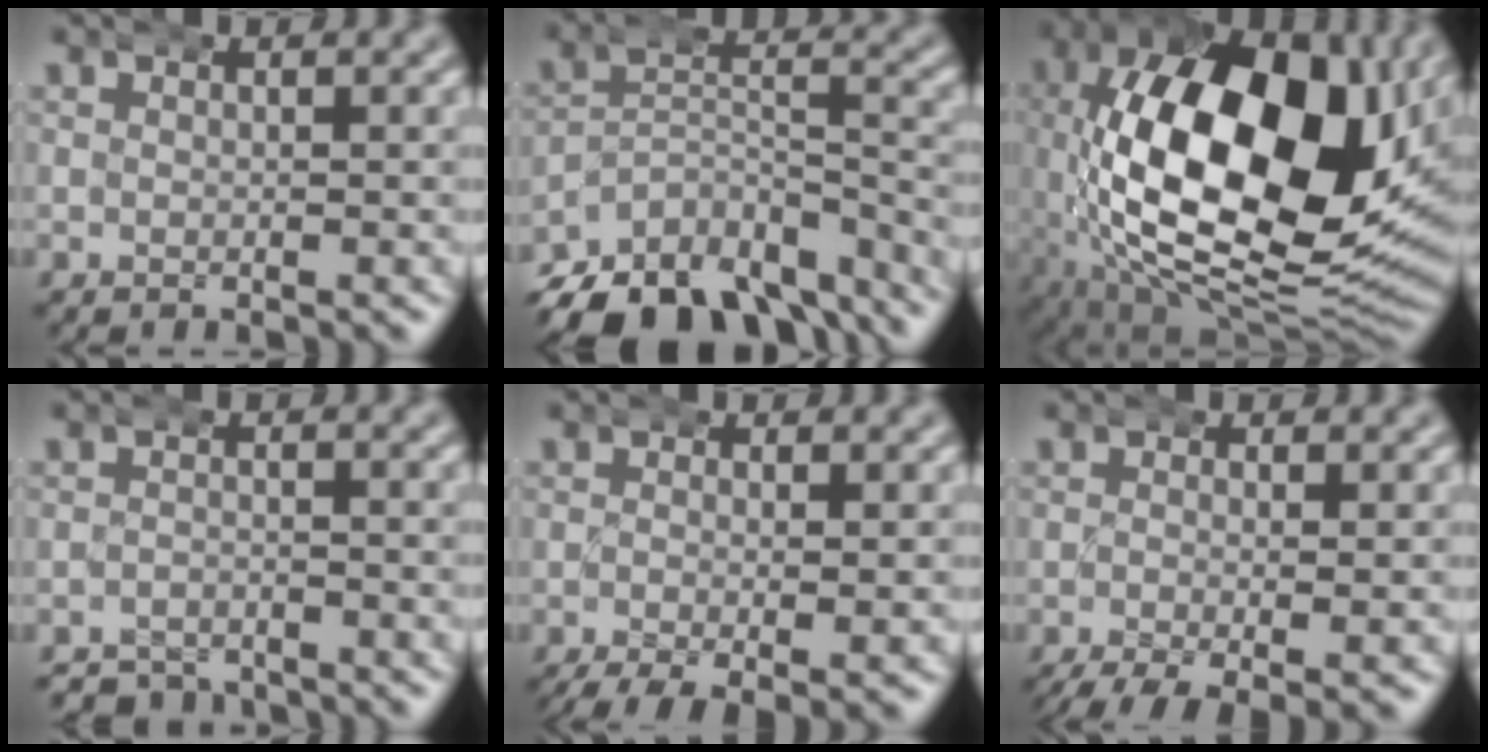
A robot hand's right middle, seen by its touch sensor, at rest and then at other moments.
{"total": 14.0, "force": [-10.3, 7.3, 6.0], "torque": [-0.096, -0.040, -0.156]}
{"total": 24.2, "force": [-0.6, 13.9, 19.8], "torque": [-0.331, -0.059, 0.018]}
{"total": 3.4, "force": [-3.2, 0.9, -0.1], "torque": [0.000, -0.012, -0.055]}
{"total": 4.2, "force": [-2.8, 1.3, 2.9], "torque": [-0.055, -0.025, -0.030]}
{"total": 5.0, "force": [-3.4, 1.5, 3.3], "torque": [-0.067, -0.028, -0.039]}